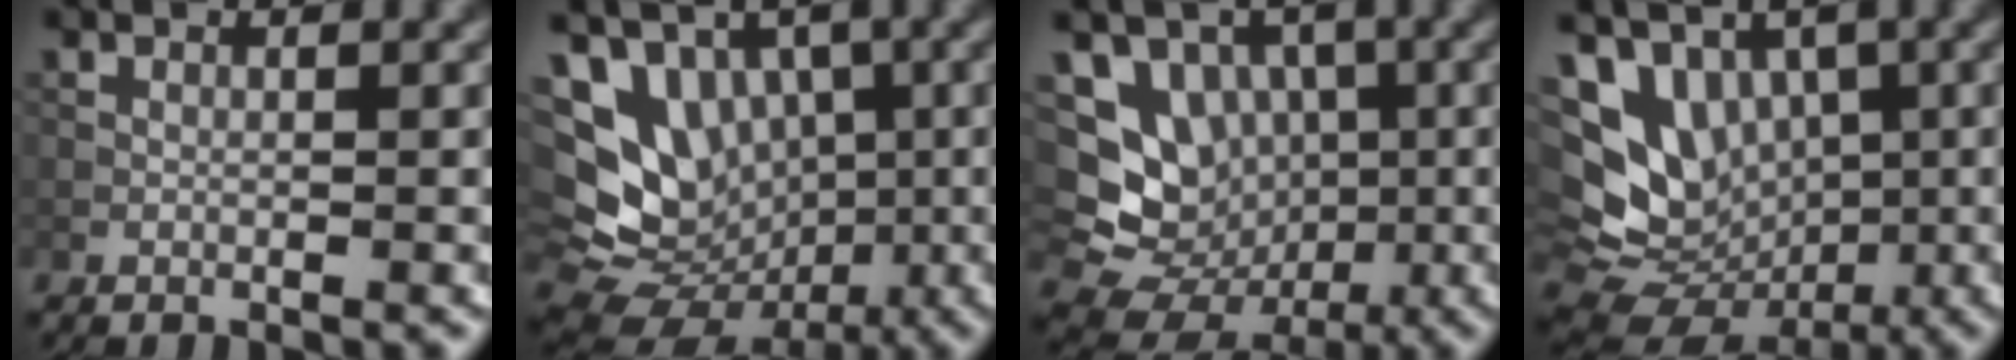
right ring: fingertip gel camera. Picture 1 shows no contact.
{"total": 10.5, "force": [0.3, 8.3, 6.5], "torque": [-0.098, 0.001, 0.008]}
{"total": 9.2, "force": [-0.1, 8.1, 4.4], "torque": [-0.066, 0.003, -0.019]}
{"total": 9.1, "force": [0.5, 7.1, 5.7], "torque": [-0.088, -0.003, 0.017]}